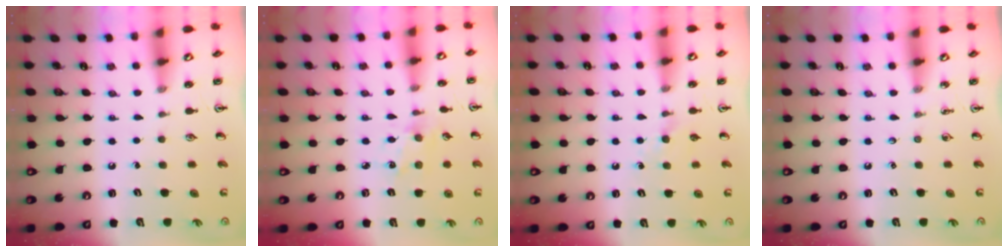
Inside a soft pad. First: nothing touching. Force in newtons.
{"total": 2.3, "press": 2.3, "slide": 0.4}
{"total": 3.4, "press": 3.3, "slide": 0.5}
{"total": 0.0}